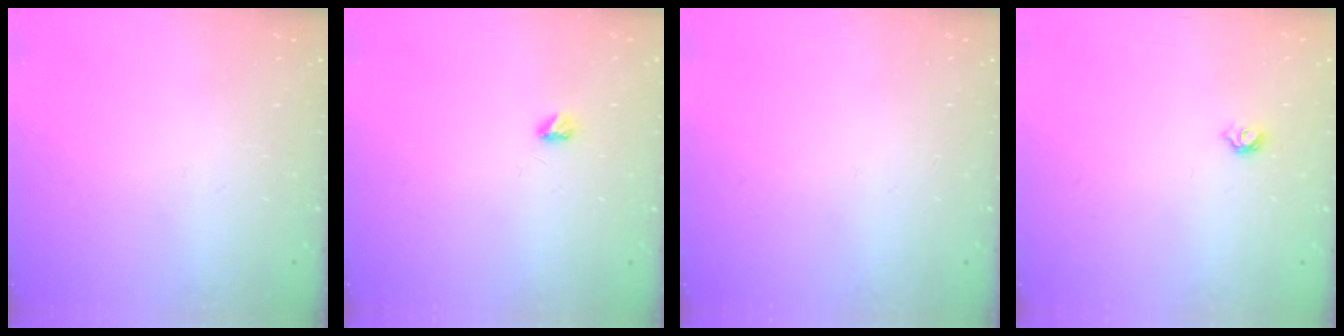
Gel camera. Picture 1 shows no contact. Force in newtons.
{"total": 3.3, "press": 3.3, "slide": 0.4}
{"total": 0.0}
{"total": 4.8, "press": 4.8, "slide": 0.8}